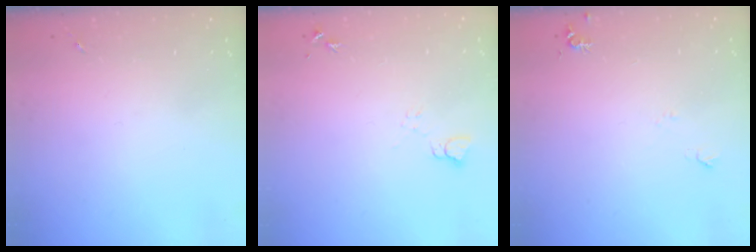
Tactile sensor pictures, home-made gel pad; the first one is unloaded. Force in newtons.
{"total": 3.7, "press": 3.7, "slide": 0.4}
{"total": 5.5, "press": 5.5, "slide": 0.7}